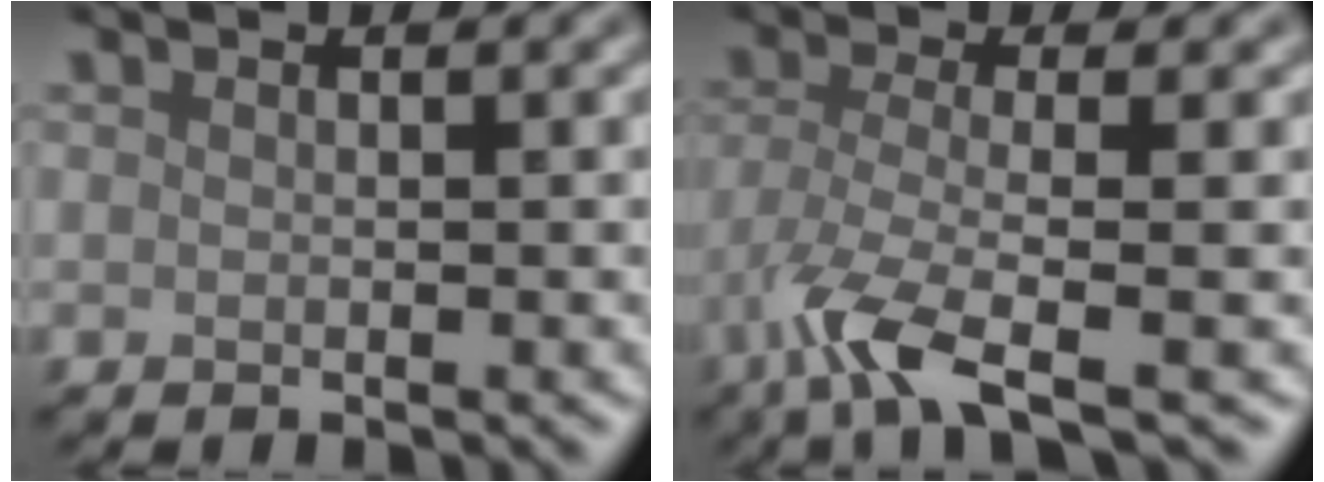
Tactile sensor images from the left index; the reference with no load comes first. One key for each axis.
{"total": 5.1, "fx": -2.7, "fy": 1.1, "fz": 4.2, "tx": -0.089, "ty": -0.013, "tz": -0.063}